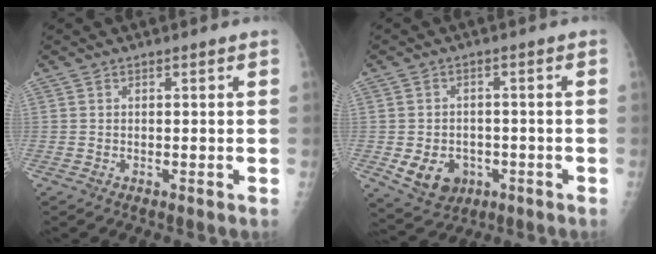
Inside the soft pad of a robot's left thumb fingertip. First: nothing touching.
{"total": 8.0, "force": [-2.4, 6.6, 3.9], "torque": [-0.045, 0.011, -0.023]}